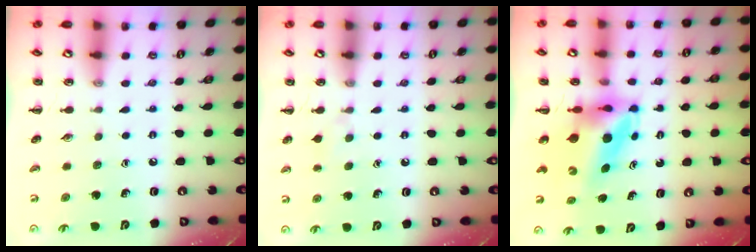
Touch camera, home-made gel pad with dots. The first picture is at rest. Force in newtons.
{"total": 5.1, "press": 4.8, "slide": 1.7}
{"total": 6.3, "press": 6.0, "slide": 1.8}